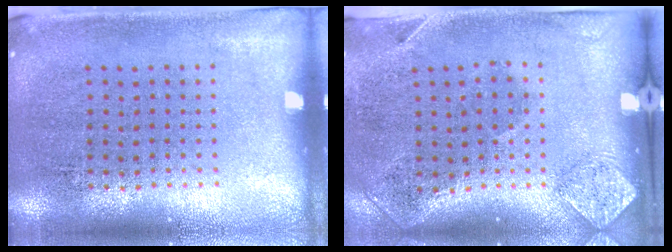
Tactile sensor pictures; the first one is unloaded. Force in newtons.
{"total": 1.9, "press": 1.1, "slide": 1.5}